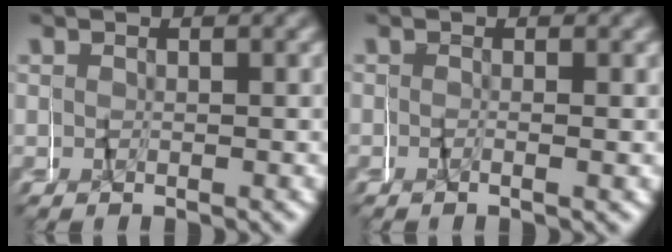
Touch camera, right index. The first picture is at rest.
{"total": 0.7, "force": [-0.5, -0.4, 0.3], "torque": [-0.016, -0.004, -0.011]}